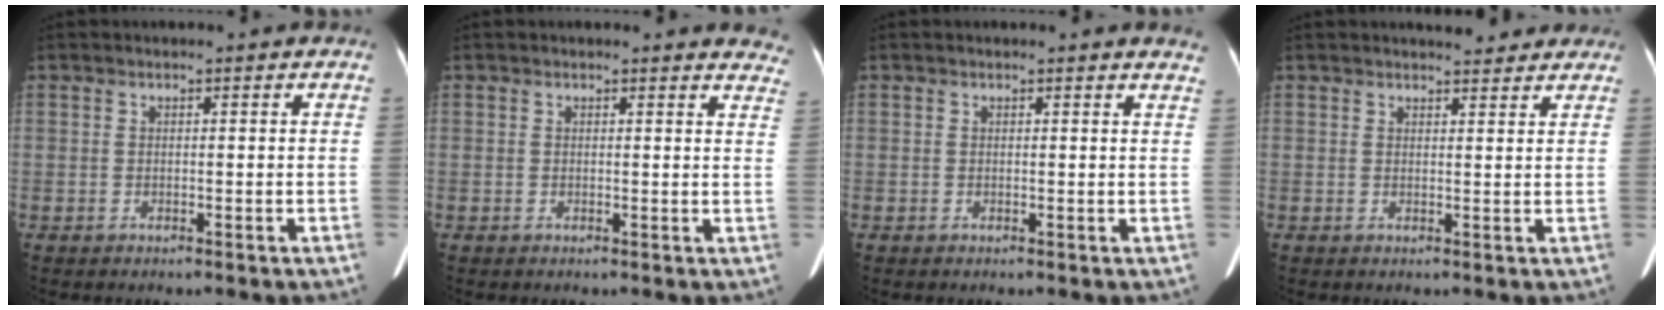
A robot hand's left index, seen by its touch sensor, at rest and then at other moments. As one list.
[{"total": 7.2, "force": [6.9, 1.7, 0.7], "torque": [0.031, -0.024, 0.033]}, {"total": 3.6, "force": [3.6, 0.4, 0.7], "torque": [-0.006, -0.013, 0.014]}, {"total": 4.8, "force": [4.4, 1.2, 1.4], "torque": [-0.016, 0.007, 0.049]}]